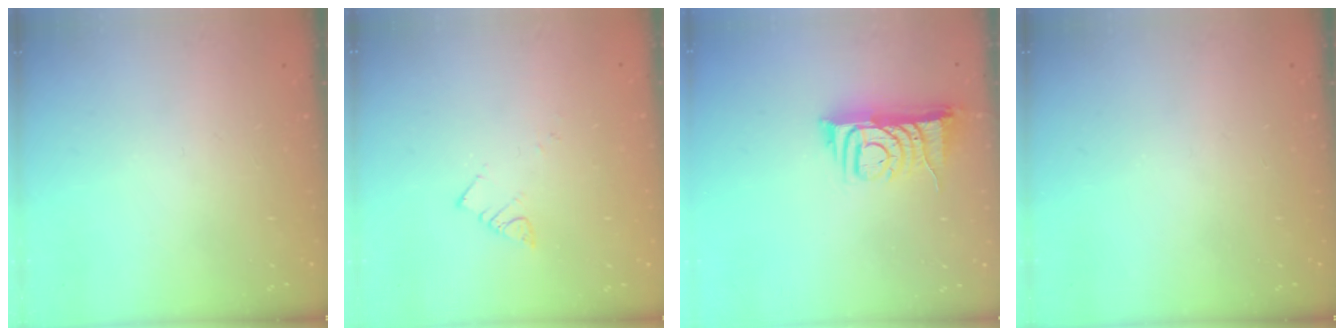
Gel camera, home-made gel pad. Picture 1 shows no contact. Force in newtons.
{"total": 3.8, "press": 3.8, "slide": 0.2}
{"total": 8.5, "press": 8.4, "slide": 0.4}
{"total": 0.0}